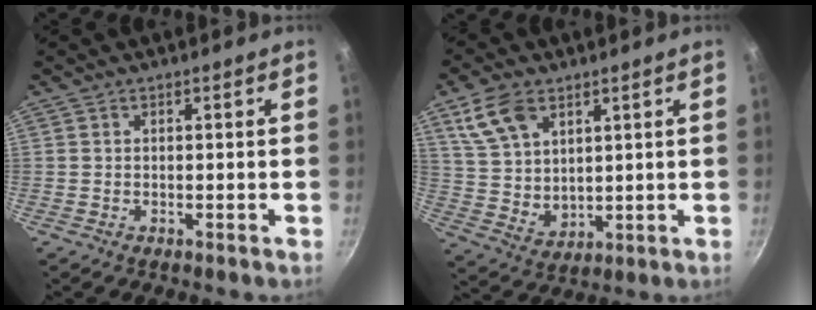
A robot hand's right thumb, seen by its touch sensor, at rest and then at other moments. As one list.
[{"total": 11.0, "force": [5.6, 6.9, 6.6], "torque": [-0.108, -0.023, 0.122]}]